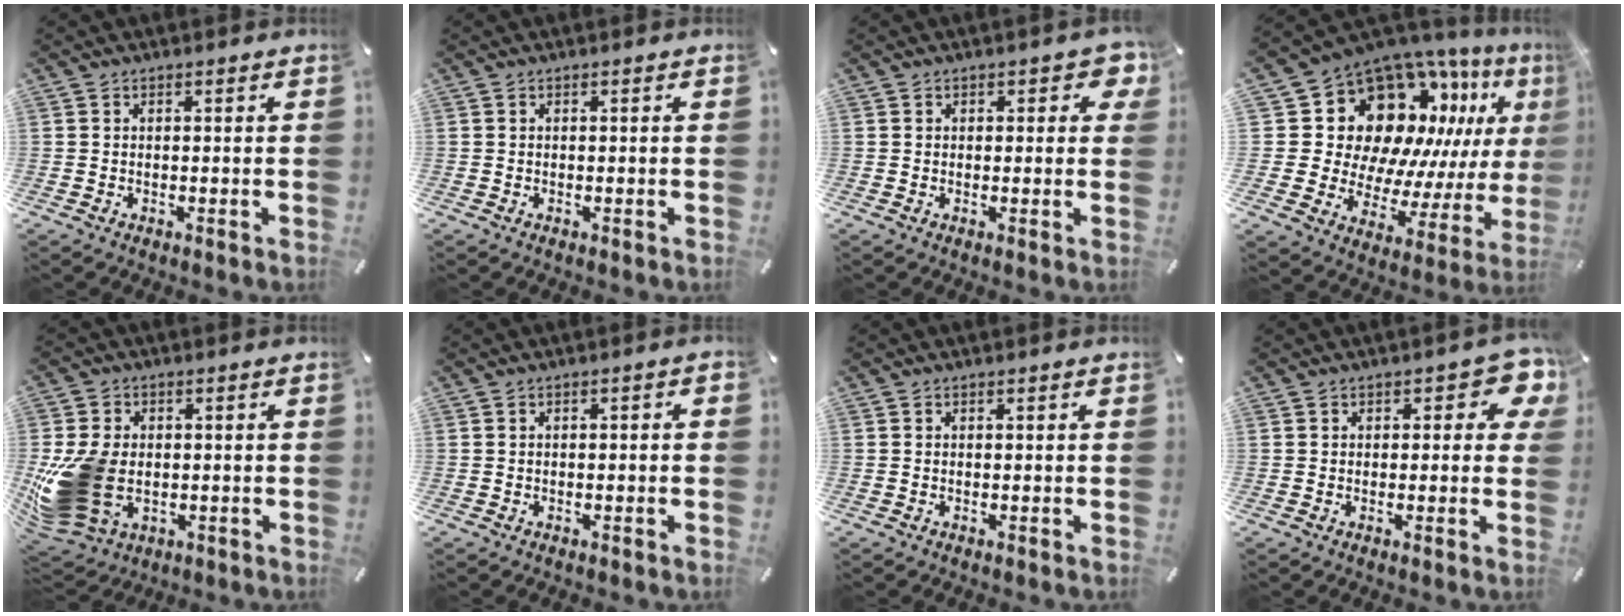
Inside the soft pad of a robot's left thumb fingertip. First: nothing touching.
{"total": 0.0}
{"total": 3.4, "force": [1.5, 2.1, 2.3], "torque": [-0.016, -0.002, 0.020]}
{"total": 19.0, "force": [9.4, 13.2, 9.9], "torque": [-0.174, -0.103, 0.191]}
{"total": 16.2, "force": [-2.2, 11.9, 10.7], "torque": [-0.229, 0.001, -0.038]}
{"total": 1.2, "force": [-0.4, 0.5, 1.0], "torque": [-0.017, 0.003, -0.009]}
{"total": 0.0}
{"total": 6.0, "force": [2.4, 3.3, 4.4], "torque": [-0.042, -0.007, 0.034]}